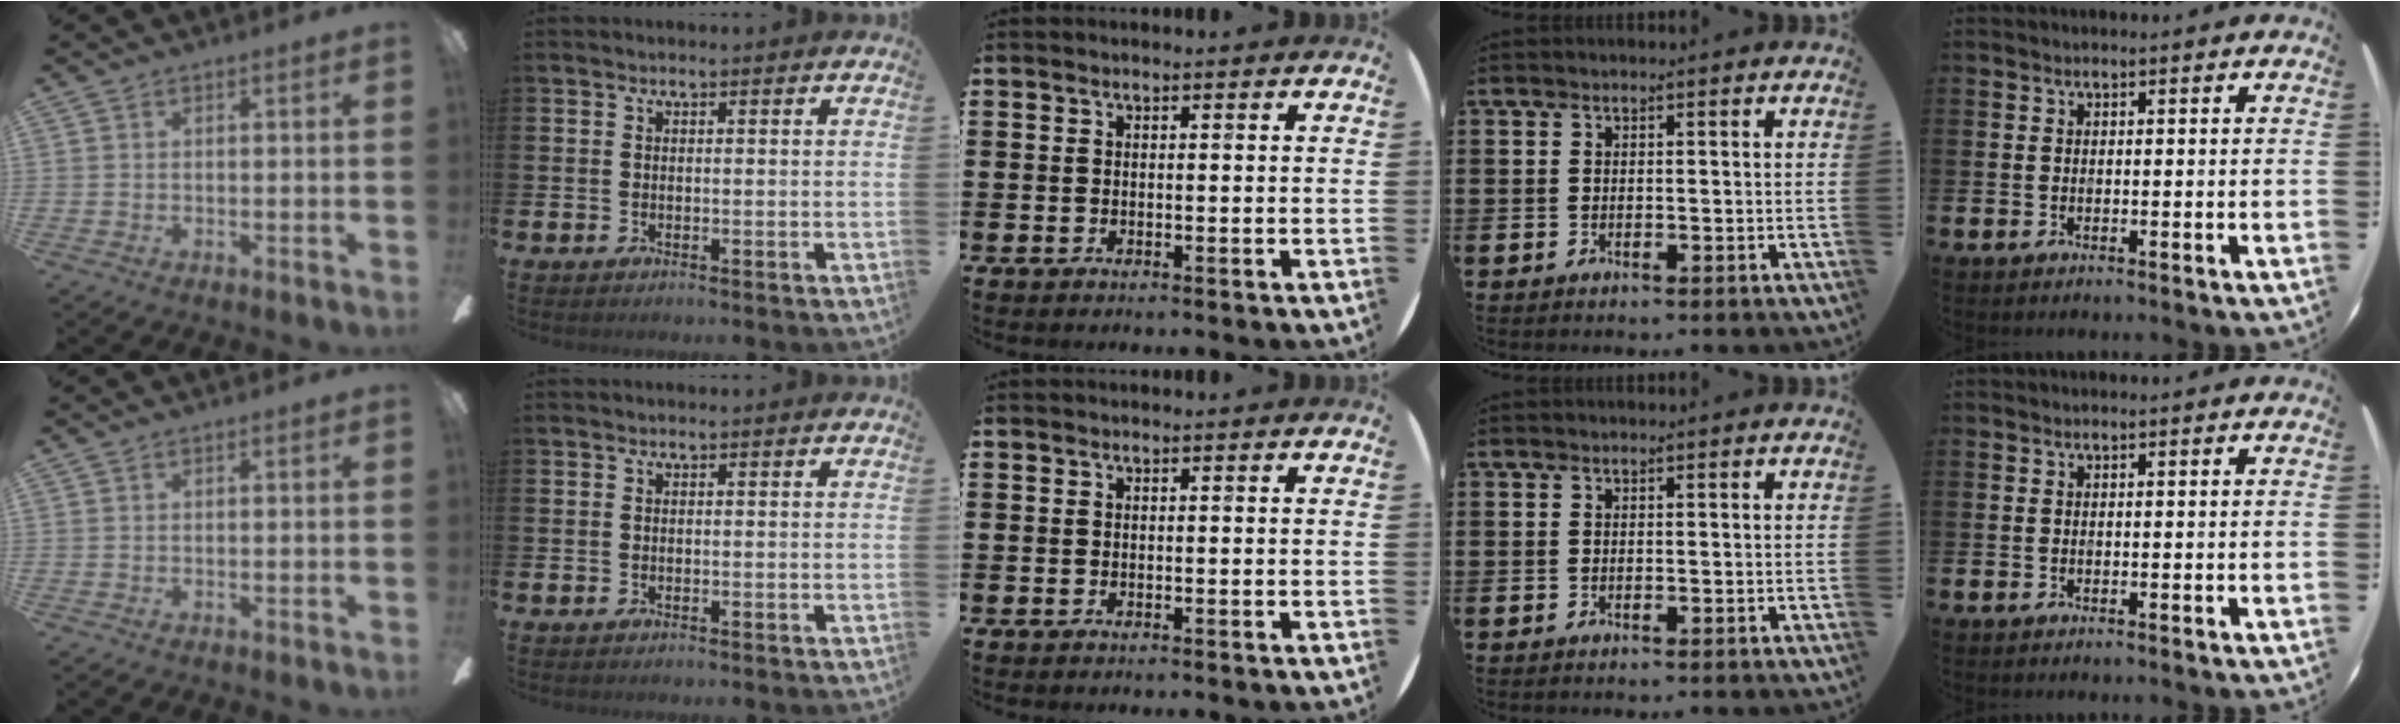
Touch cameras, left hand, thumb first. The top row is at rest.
{}